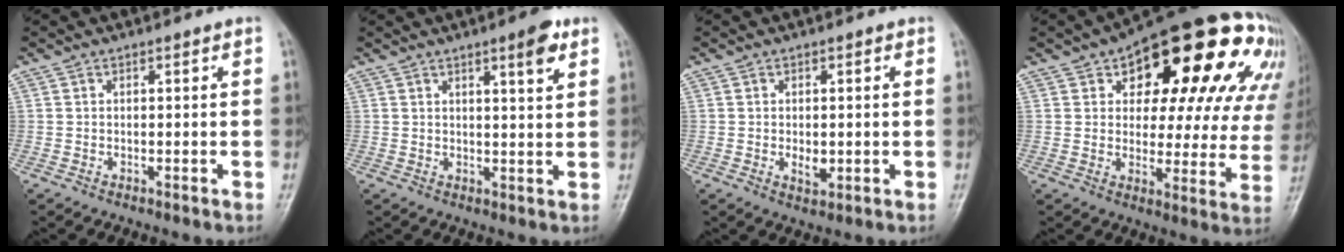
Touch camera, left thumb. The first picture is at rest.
{"total": 5.1, "force": [2.9, 1.0, 4.0], "torque": [-0.052, -0.016, 0.040]}
{"total": 2.9, "force": [-0.2, 1.9, 2.2], "torque": [-0.028, -0.005, -0.002]}
{"total": 28.1, "force": [12.7, 13.2, 21.2], "torque": [-0.238, 0.019, 0.171]}